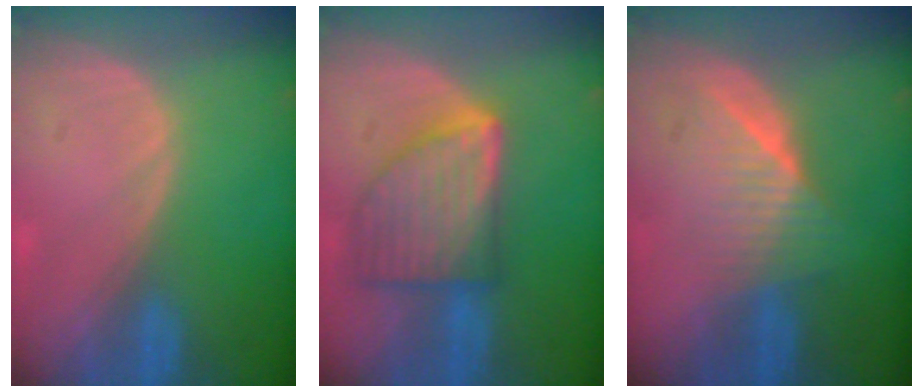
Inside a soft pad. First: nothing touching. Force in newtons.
{"total": 9.0, "press": 9.0, "slide": 0.6}
{"total": 6.5, "press": 6.1, "slide": 2.2}